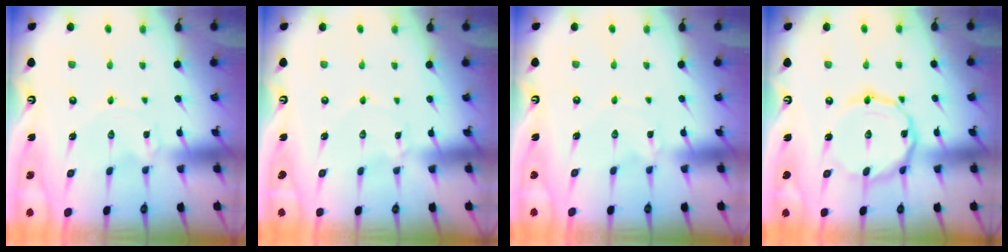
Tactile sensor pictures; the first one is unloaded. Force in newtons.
{"total": 1.4, "press": 1.4, "slide": 0.1}
{"total": 0.7, "press": 0.7, "slide": 0.2}
{"total": 10.3, "press": 10.3, "slide": 0.6}